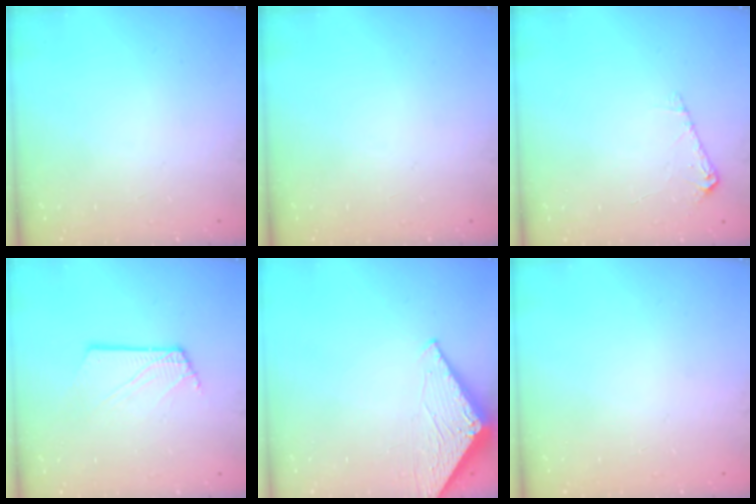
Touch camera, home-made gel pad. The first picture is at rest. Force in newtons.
{"total": 0.0}
{"total": 5.7, "press": 5.7, "slide": 0.5}
{"total": 3.3, "press": 3.3, "slide": 0.4}
{"total": 2.8, "press": 2.8, "slide": 0.2}
{"total": 0.0}